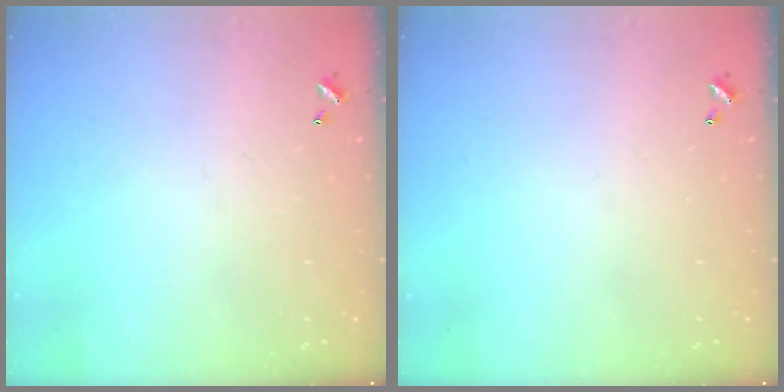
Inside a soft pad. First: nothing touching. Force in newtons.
{"total": 0.0}